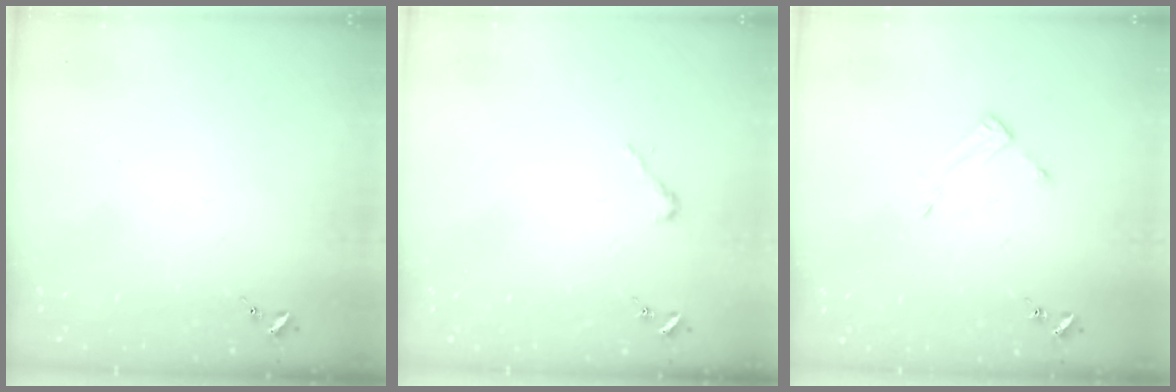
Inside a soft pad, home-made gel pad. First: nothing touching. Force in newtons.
{"total": 2.5, "press": 2.5, "slide": 0.2}
{"total": 3.5, "press": 3.5, "slide": 0.3}